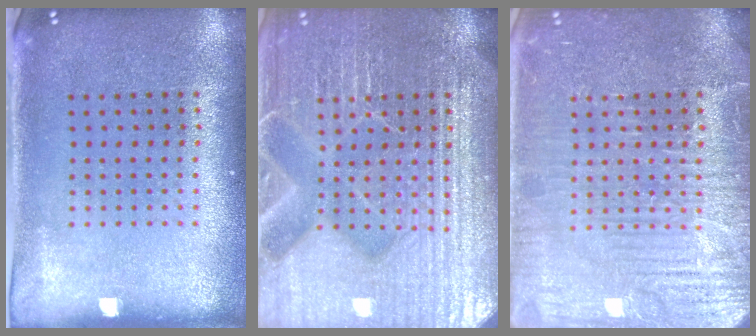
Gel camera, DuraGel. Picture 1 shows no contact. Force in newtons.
{"total": 7.4, "press": 7.3, "slide": 0.9}
{"total": 6.4, "press": 6.3, "slide": 0.8}